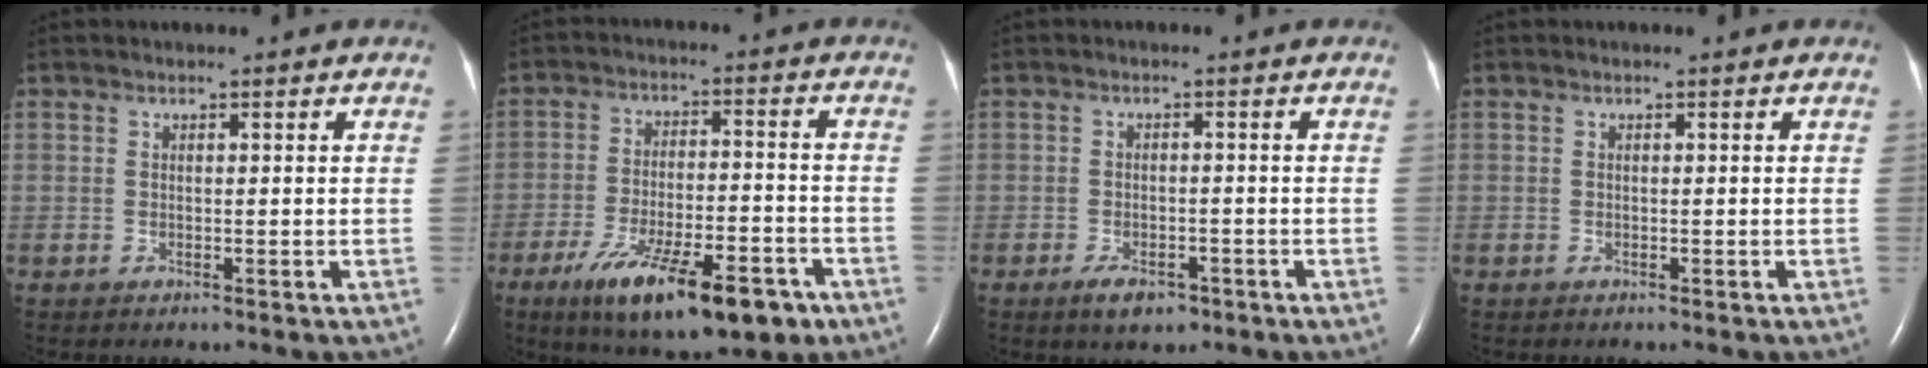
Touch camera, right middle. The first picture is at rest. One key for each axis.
{"total": 16.4, "fx": -9.8, "fy": 4.8, "fz": 12.2, "tx": -0.174, "ty": -0.015, "tz": -0.151}
{"total": 3.6, "fx": -2.3, "fy": 1.6, "fz": 2.2, "tx": -0.042, "ty": -0.003, "tz": -0.033}
{"total": 0.0}